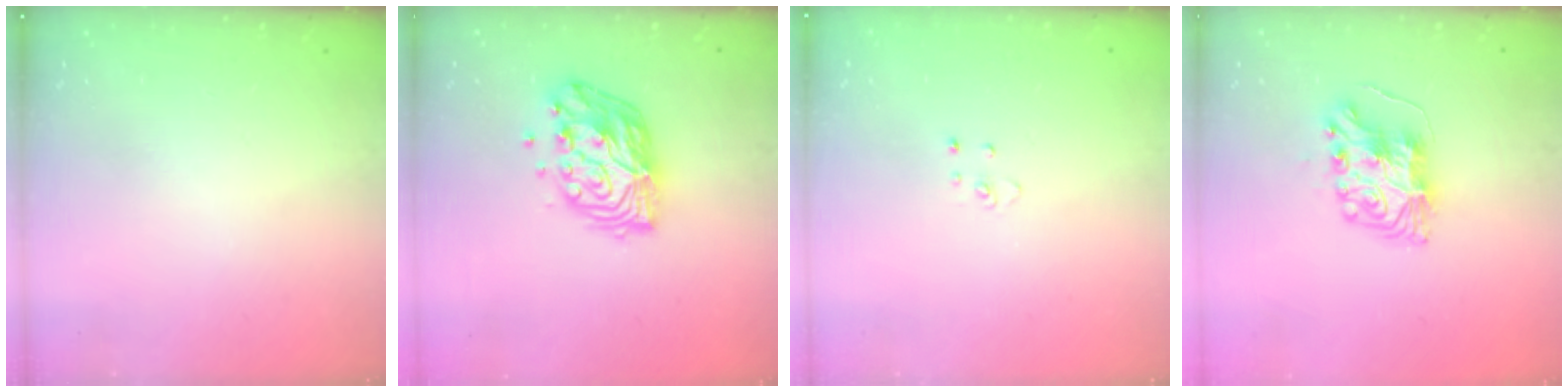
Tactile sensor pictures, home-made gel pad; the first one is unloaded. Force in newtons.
{"total": 11.7, "press": 11.7, "slide": 0.8}
{"total": 2.9, "press": 2.9, "slide": 0.2}
{"total": 8.3, "press": 8.3, "slide": 0.2}